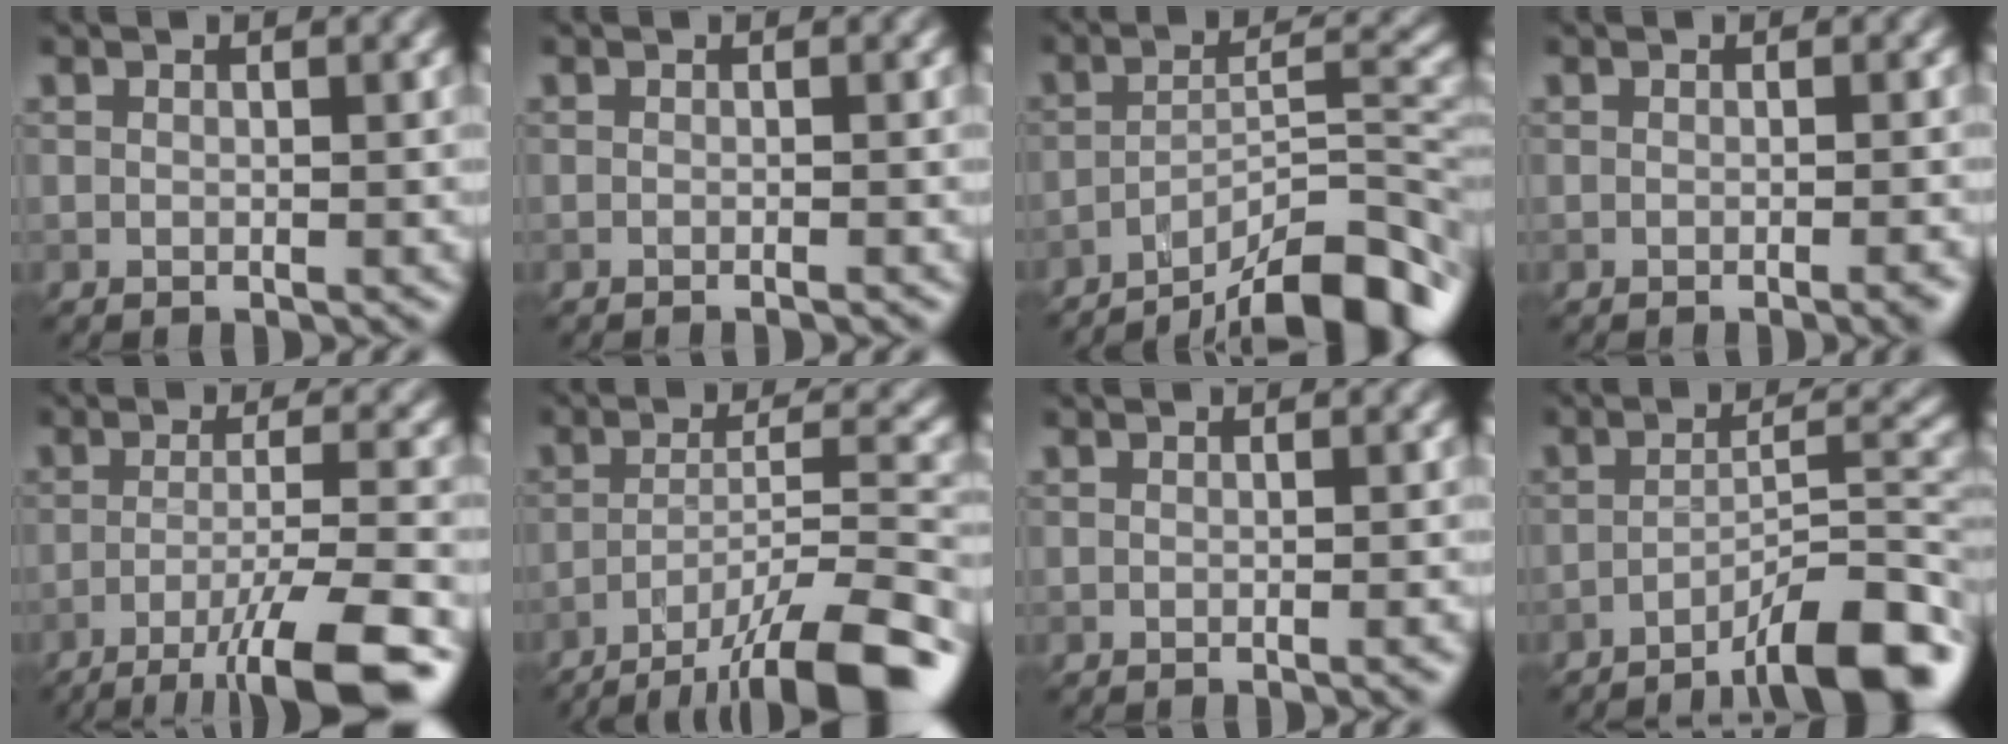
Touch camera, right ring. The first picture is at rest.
{"total": 0.9, "force": [-0.4, 0.3, 0.7], "torque": [-0.004, -0.007, -0.016]}
{"total": 11.7, "force": [-8.9, 2.7, 7.2], "torque": [-0.096, 0.014, -0.140]}
{"total": 2.0, "force": [-1.0, 0.5, 1.7], "torque": [-0.011, 0.000, -0.014]}
{"total": 9.4, "force": [-5.7, 1.6, 7.2], "torque": [-0.102, 0.003, -0.096]}
{"total": 12.1, "force": [-8.6, 2.5, 8.2], "torque": [-0.126, 0.007, -0.135]}
{"total": 1.2, "force": [-0.5, 0.3, 1.0], "torque": [-0.008, -0.002, -0.009]}
{"total": 9.4, "force": [-6.2, 1.9, 6.8], "torque": [-0.090, 0.011, -0.099]}